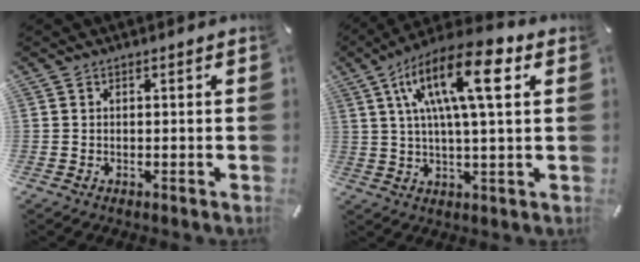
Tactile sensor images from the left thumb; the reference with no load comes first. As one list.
[{"total": 16.1, "force": [5.2, 4.6, 14.6], "torque": [-0.278, 0.003, 0.085]}]